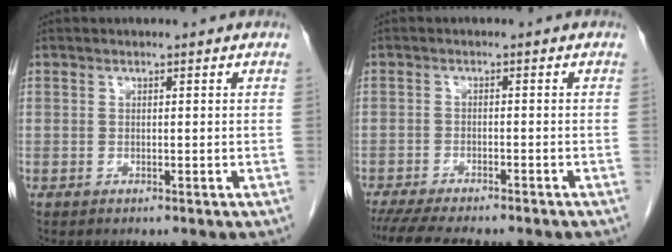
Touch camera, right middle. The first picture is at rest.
{"total": 10.1, "force": [-8.5, 1.5, 5.2], "torque": [-0.074, -0.010, -0.122]}